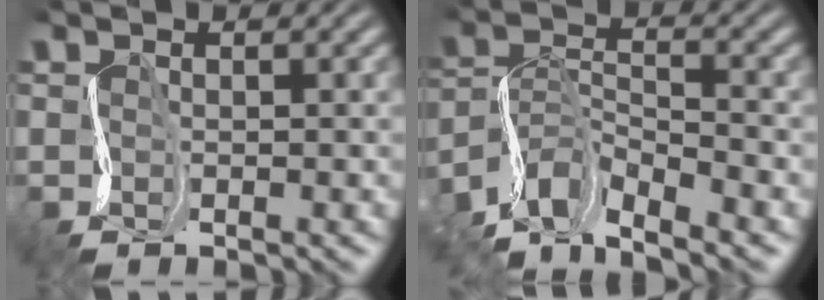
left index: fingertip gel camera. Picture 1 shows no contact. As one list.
[{"total": 7.0, "force": [-5.6, 2.4, 3.4], "torque": [-0.060, 0.006, -0.116]}]